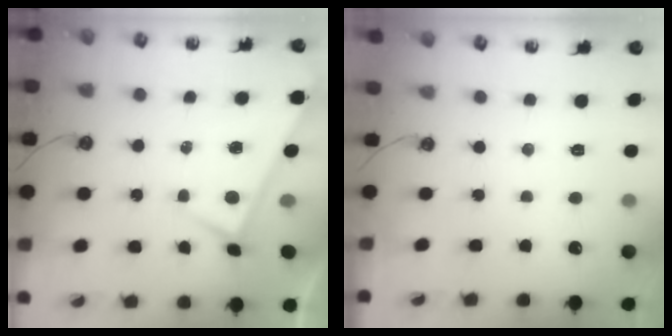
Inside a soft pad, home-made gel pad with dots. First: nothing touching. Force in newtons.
{"total": 0.0}